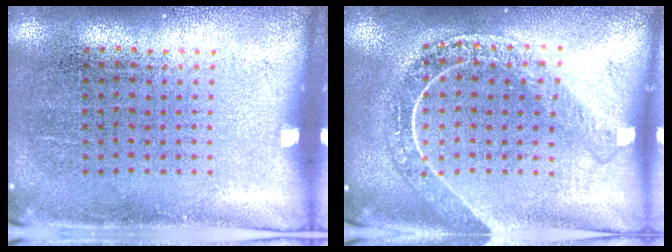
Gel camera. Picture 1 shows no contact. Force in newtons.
{"total": 2.0, "press": 1.7, "slide": 1.0}